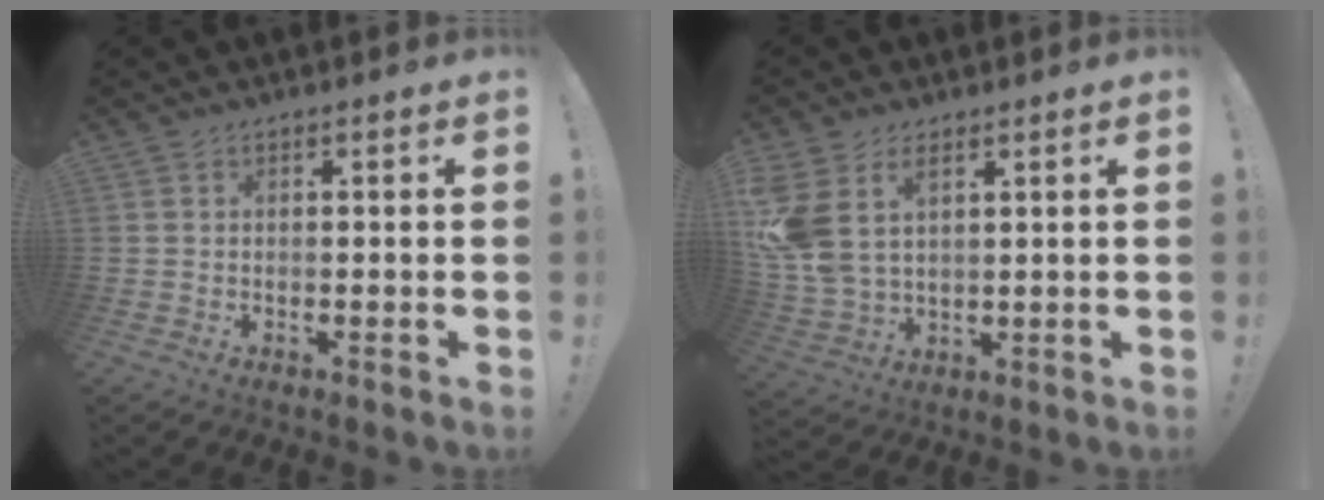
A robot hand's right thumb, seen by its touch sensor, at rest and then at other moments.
{"total": 10.0, "force": [4.7, 6.3, 6.2], "torque": [-0.120, -0.026, 0.092]}